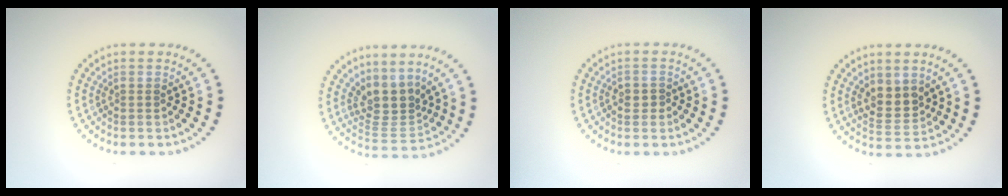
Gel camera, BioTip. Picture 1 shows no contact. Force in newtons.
{"total": 3.4, "press": 2.5, "slide": 2.3}
{"total": 0.8, "press": 0.7, "slide": 0.4}
{"total": 2.9, "press": 2.7, "slide": 1.1}